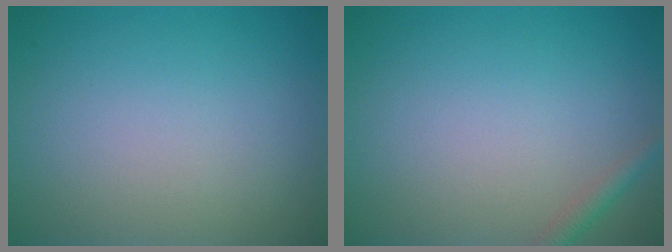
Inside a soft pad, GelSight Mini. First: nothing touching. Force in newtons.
{"total": 1.3, "press": 1.3, "slide": 0.1}